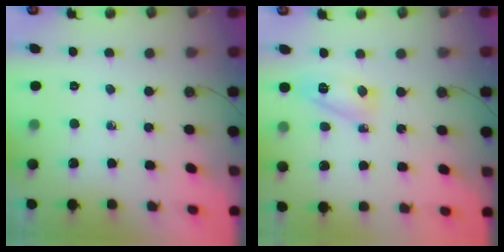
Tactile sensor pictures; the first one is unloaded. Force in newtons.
{"total": 7.5, "press": 7.4, "slide": 1.1}